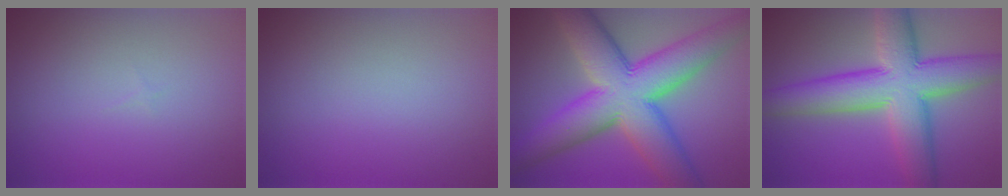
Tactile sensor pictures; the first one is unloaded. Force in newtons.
{"total": 0.0}
{"total": 13.2, "press": 13.2, "slide": 0.4}
{"total": 10.2, "press": 10.2, "slide": 0.3}